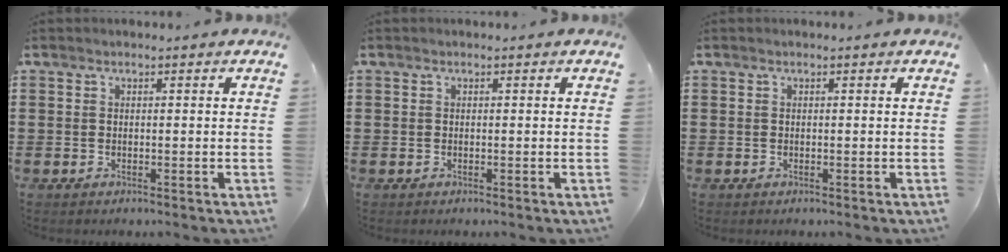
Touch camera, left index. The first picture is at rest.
{"total": 0.0}
{"total": 0.0}